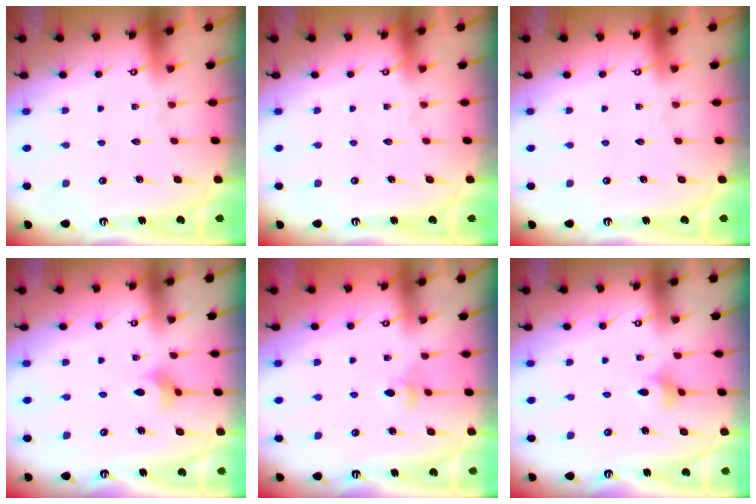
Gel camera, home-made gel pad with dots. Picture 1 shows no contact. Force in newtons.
{"total": 0.0}
{"total": 0.0}
{"total": 2.8, "press": 2.8, "slide": 0.7}
{"total": 2.9, "press": 2.8, "slide": 0.6}
{"total": 3.3, "press": 3.2, "slide": 0.6}